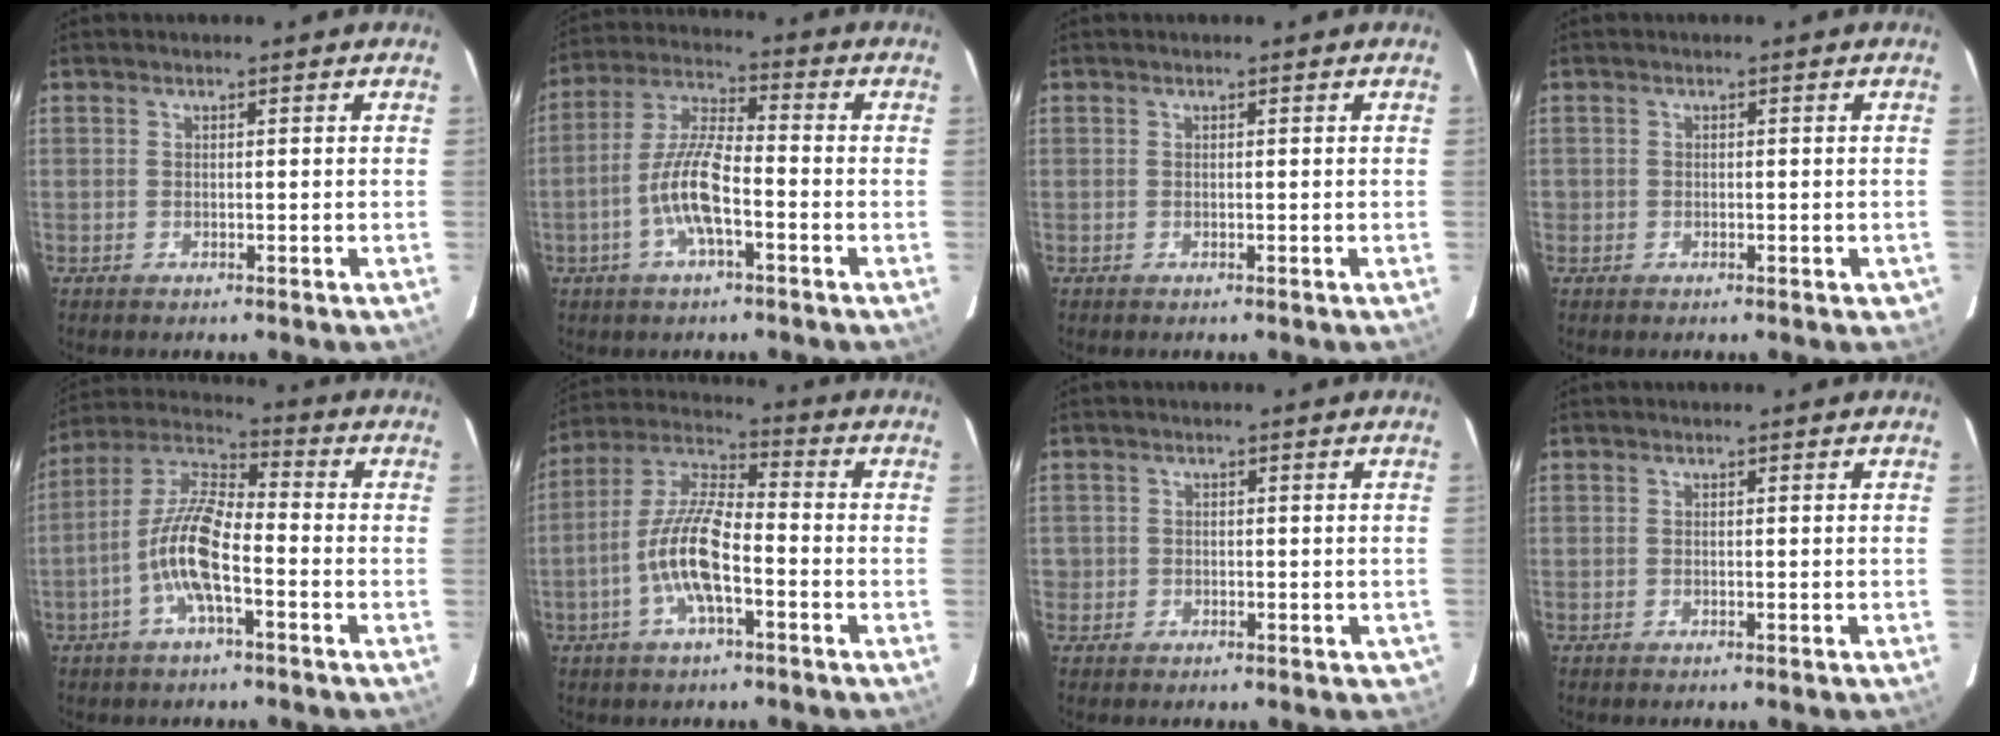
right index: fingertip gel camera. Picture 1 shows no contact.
{"total": 9.4, "force": [-3.0, 2.1, 8.7], "torque": [-0.182, 0.011, -0.059]}
{"total": 0.0}
{"total": 1.8, "force": [-0.7, 1.4, 0.8], "torque": [0.001, 0.008, -0.003]}
{"total": 11.0, "force": [-3.4, 2.7, 10.1], "torque": [-0.214, 0.015, -0.065]}
{"total": 11.2, "force": [-3.3, 2.9, 10.4], "torque": [-0.219, 0.013, -0.063]}
{"total": 2.0, "force": [-0.5, 1.9, 0.4], "torque": [0.008, 0.007, -0.003]}
{"total": 0.0}